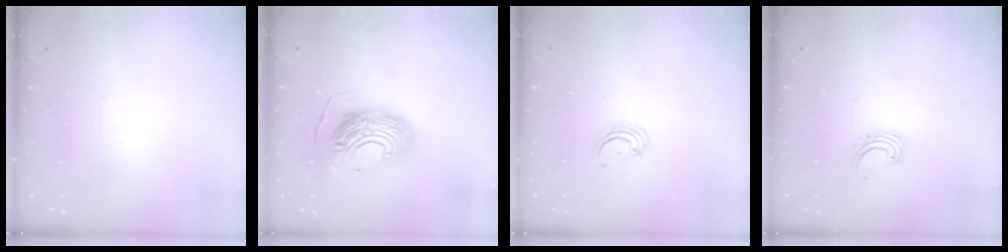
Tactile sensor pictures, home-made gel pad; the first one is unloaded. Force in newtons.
{"total": 14.5, "press": 14.4, "slide": 1.5}
{"total": 2.6, "press": 2.6, "slide": 0.3}
{"total": 3.1, "press": 3.1, "slide": 0.2}